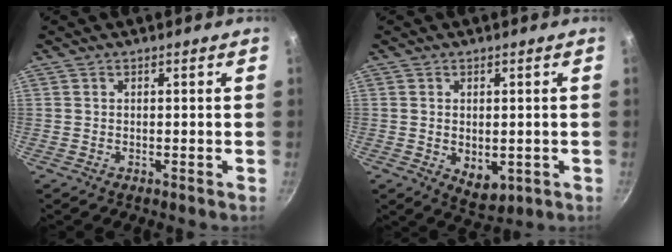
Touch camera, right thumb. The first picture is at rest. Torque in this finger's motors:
{"motor_torque": [-0.35, 0.28, -0.37, 0.07, -0.11]}